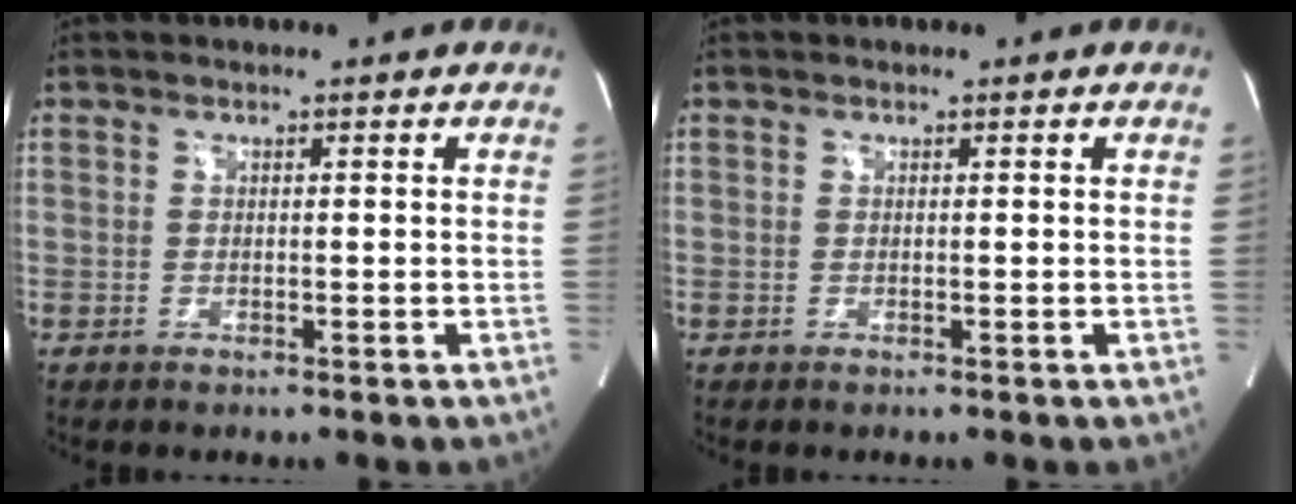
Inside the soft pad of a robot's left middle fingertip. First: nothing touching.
{"total": 0.0}